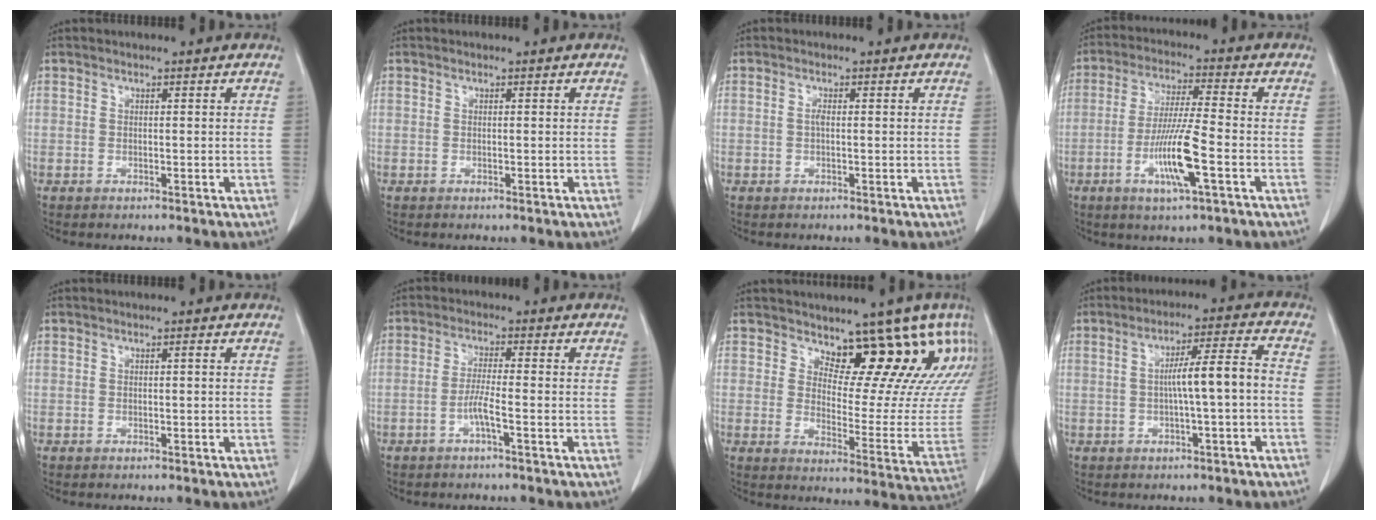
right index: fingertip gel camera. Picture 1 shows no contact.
{"total": 0.0}
{"total": 0.8, "force": [-0.1, 0.1, 0.8], "torque": [-0.018, 0.000, -0.002]}
{"total": 9.9, "force": [-3.4, 0.2, 9.3], "torque": [-0.180, -0.012, -0.067]}
{"total": 0.0}
{"total": 3.3, "force": [-1.6, -0.3, 2.9], "torque": [-0.058, 0.002, -0.034]}
{"total": 16.5, "force": [12.3, 5.6, 9.4], "torque": [-0.090, -0.029, 0.141]}
{"total": 6.7, "force": [-0.9, -0.1, 6.6], "torque": [-0.108, 0.019, -0.011]}